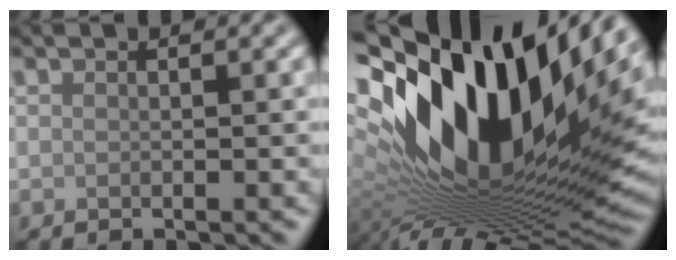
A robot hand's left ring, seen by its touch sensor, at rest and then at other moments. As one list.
[{"total": 17.8, "force": [4.2, 7.8, 15.4], "torque": [-0.263, 0.005, 0.062]}]